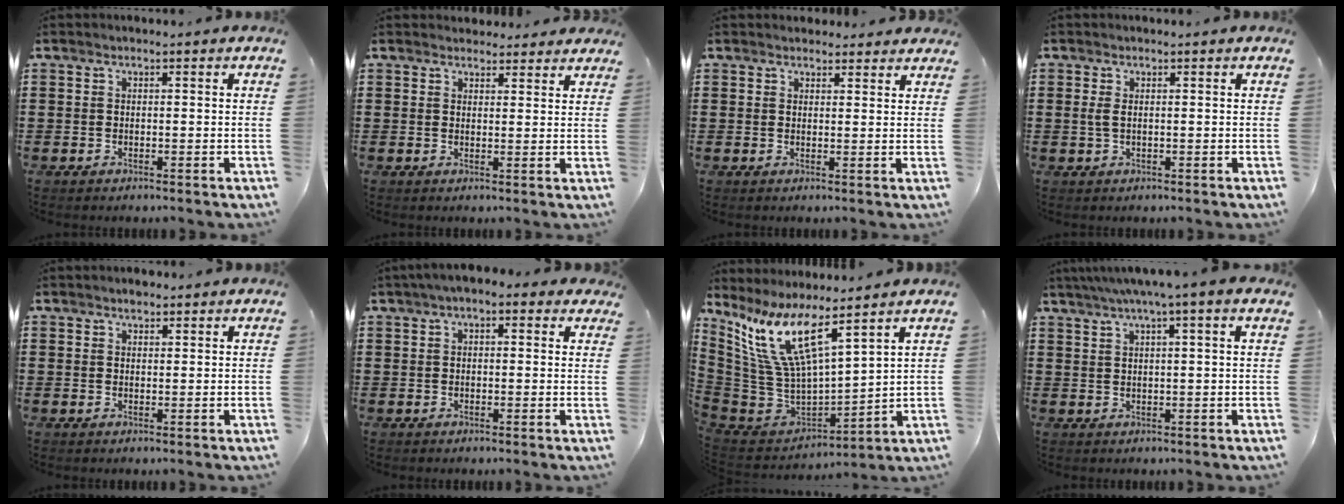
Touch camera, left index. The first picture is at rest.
{"total": 2.7, "force": [2.5, 0.8, 0.1], "torque": [-0.002, -0.006, 0.047]}
{"total": 2.2, "force": [2.1, 0.6, 0.1], "torque": [0.001, -0.003, 0.039]}
{"total": 1.4, "force": [0.2, 0.6, 1.3], "torque": [-0.036, 0.000, 0.000]}
{"total": 1.4, "force": [1.2, 0.5, 0.4], "torque": [-0.001, -0.001, 0.021]}
{"total": 2.3, "force": [0.9, 1.3, 1.7], "torque": [-0.037, 0.011, 0.014]}
{"total": 12.3, "force": [7.1, 3.4, 9.4], "torque": [-0.231, -0.056, 0.121]}
{"total": 3.9, "force": [2.4, -0.5, 3.0], "torque": [-0.062, 0.004, 0.040]}